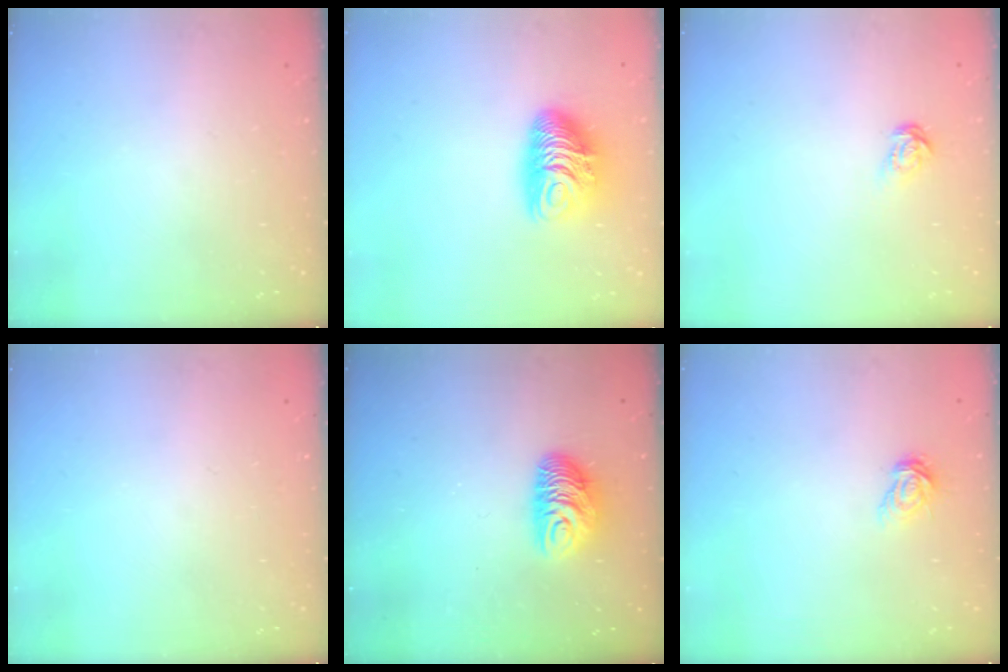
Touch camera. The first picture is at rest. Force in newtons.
{"total": 11.6, "press": 11.6, "slide": 0.8}
{"total": 3.8, "press": 3.7, "slide": 0.3}
{"total": 0.0}
{"total": 9.5, "press": 9.5, "slide": 0.6}
{"total": 4.9, "press": 4.9, "slide": 0.1}